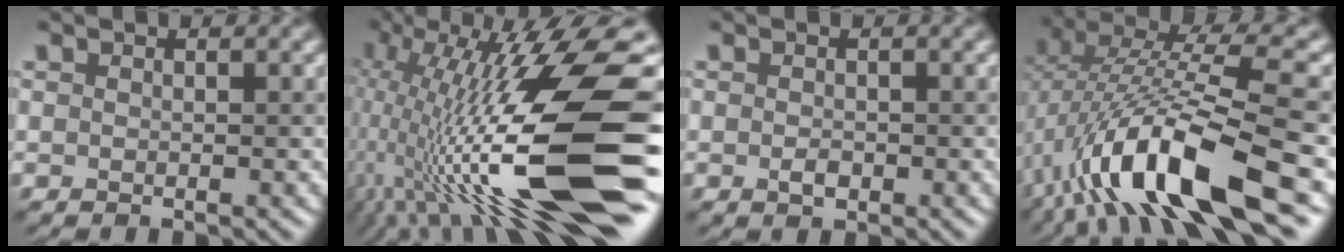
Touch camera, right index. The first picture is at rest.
{"total": 17.3, "force": [-1.6, 4.8, 16.5], "torque": [-0.301, 0.012, -0.031]}
{"total": 1.1, "force": [-0.3, 0.6, 0.8], "torque": [-0.016, 0.000, -0.006]}
{"total": 12.6, "force": [-4.3, 3.4, 11.3], "torque": [-0.216, 0.014, -0.076]}